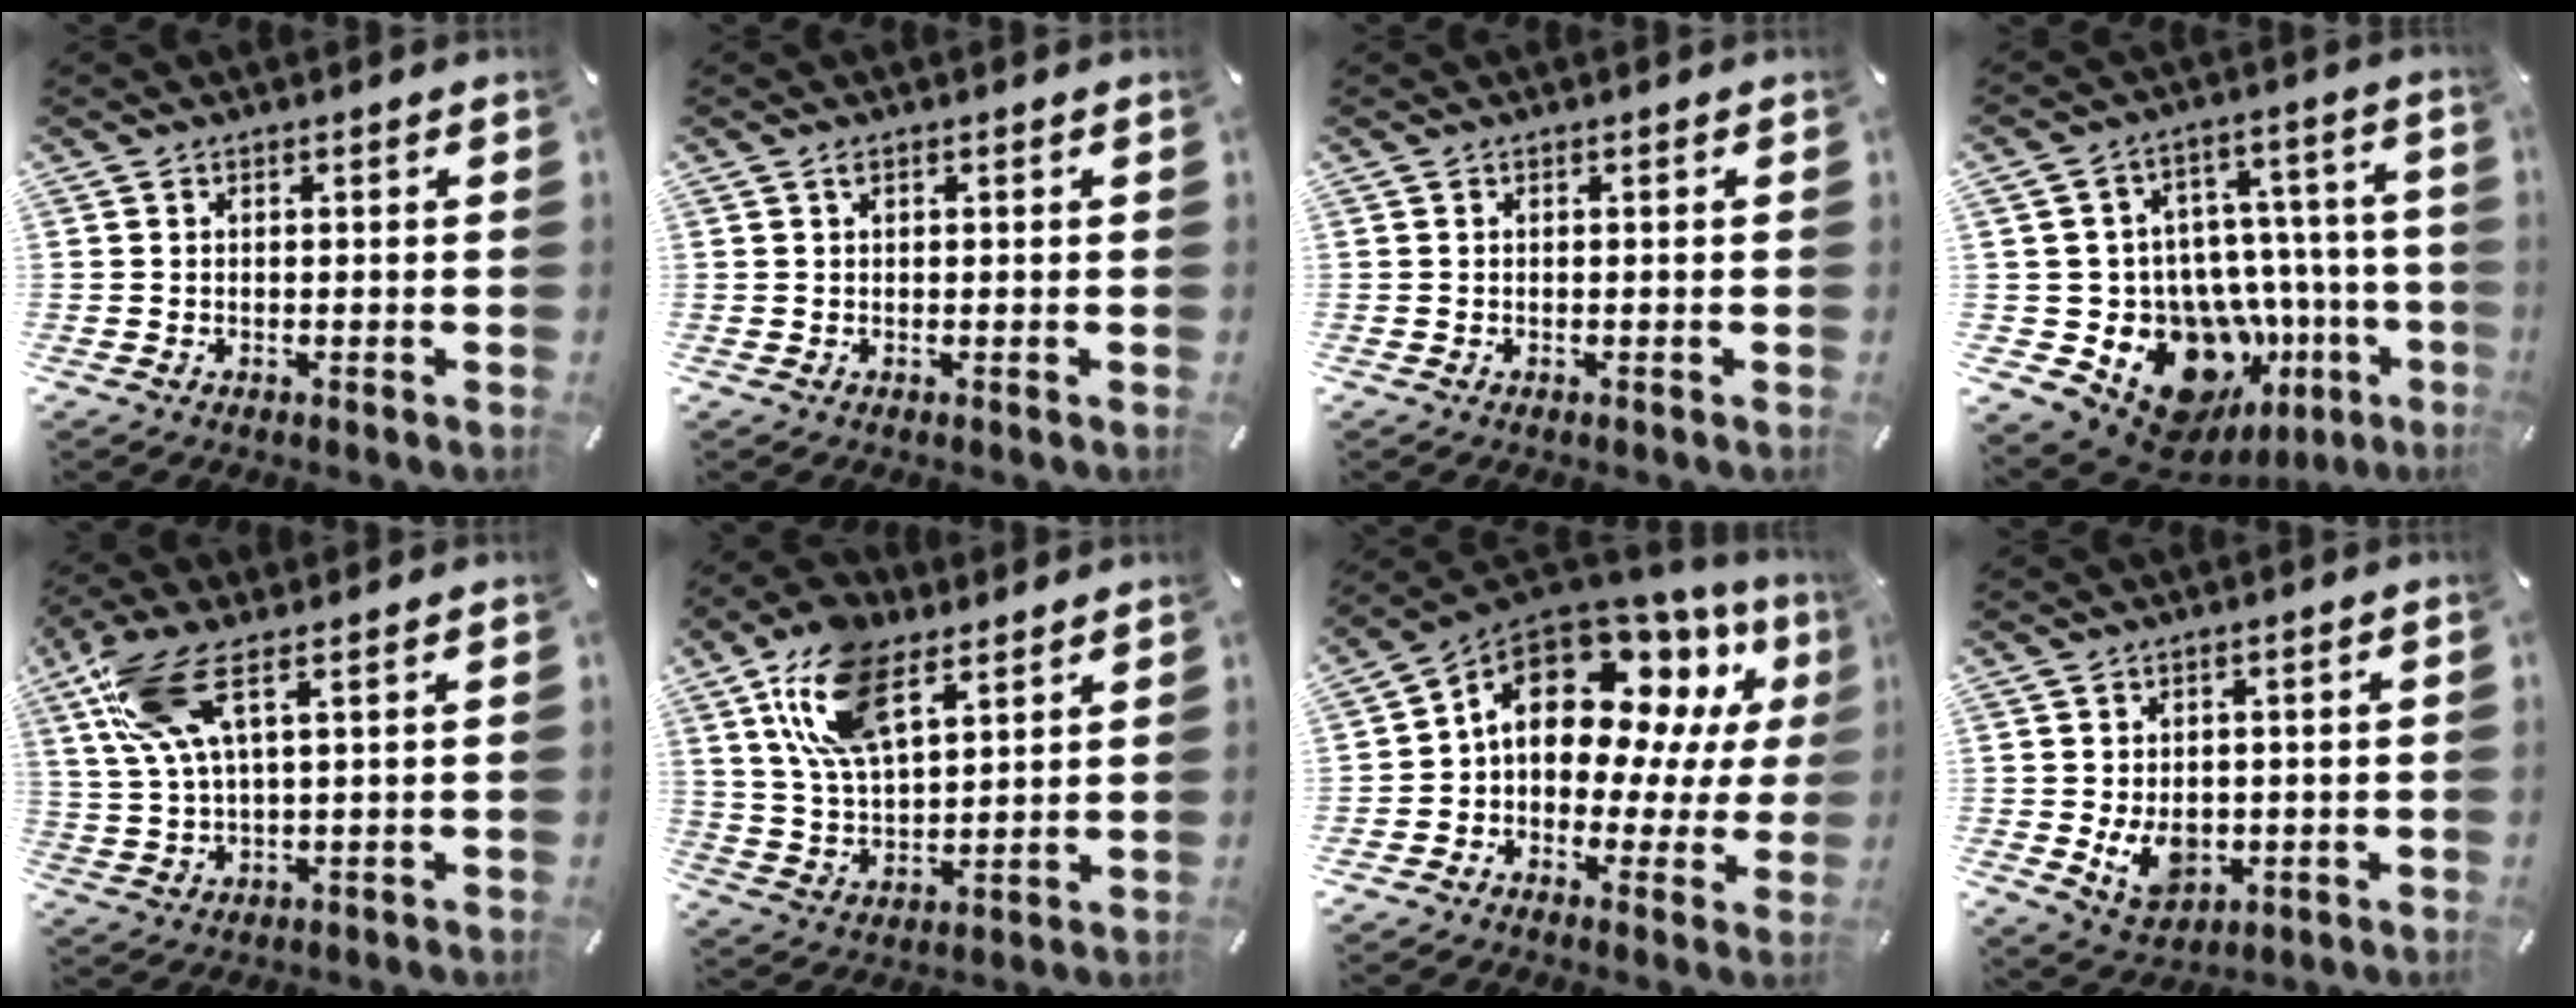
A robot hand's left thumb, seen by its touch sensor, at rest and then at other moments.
{"total": 0.9, "force": [0.4, 0.2, 0.8], "torque": [-0.016, 0.001, 0.007]}
{"total": 0.0}
{"total": 20.7, "force": [-10.2, 14.3, 10.9], "torque": [-0.152, 0.036, -0.130]}
{"total": 10.6, "force": [5.1, 3.4, 8.6], "torque": [-0.191, -0.002, 0.096]}
{"total": 15.9, "force": [9.1, 8.0, 10.2], "torque": [-0.227, -0.021, 0.166]}
{"total": 15.5, "force": [7.1, 9.9, 9.6], "torque": [-0.167, -0.047, 0.126]}
{"total": 7.6, "force": [-0.8, 5.7, 4.9], "torque": [-0.087, -0.004, -0.013]}